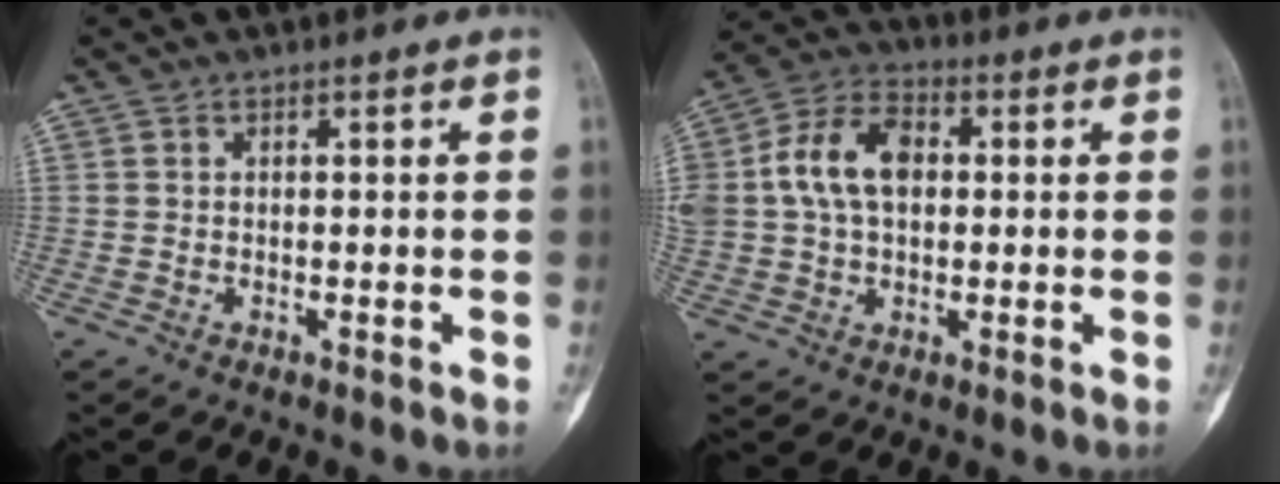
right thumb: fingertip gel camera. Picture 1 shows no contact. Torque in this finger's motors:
{"motor_torque": [1.56, 1.73, 1.42, -0.40, 0.29]}